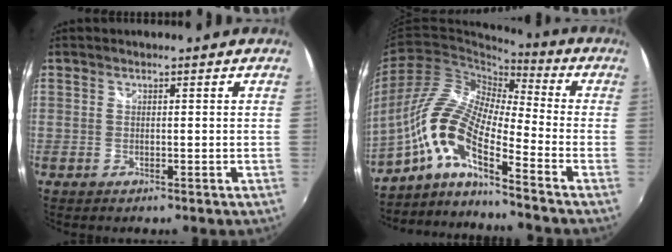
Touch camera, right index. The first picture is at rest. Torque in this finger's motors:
{"motor_torque": [1.11, -1.03, 0.79, 0.21]}